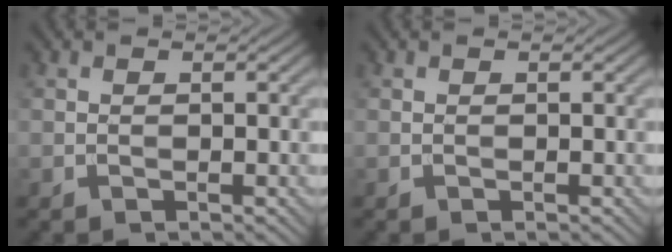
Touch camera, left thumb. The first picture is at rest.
{"total": 0.0}